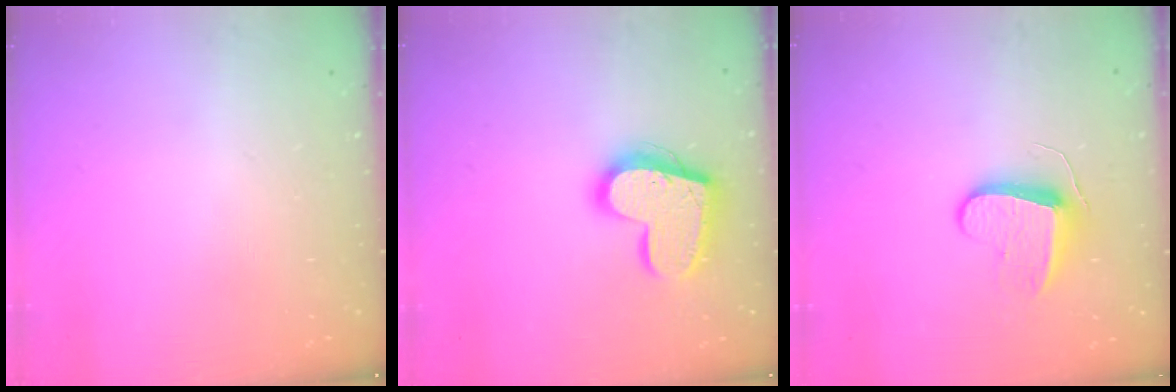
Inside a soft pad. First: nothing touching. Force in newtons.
{"total": 18.0, "press": 17.9, "slide": 1.4}
{"total": 8.8, "press": 8.8, "slide": 0.2}